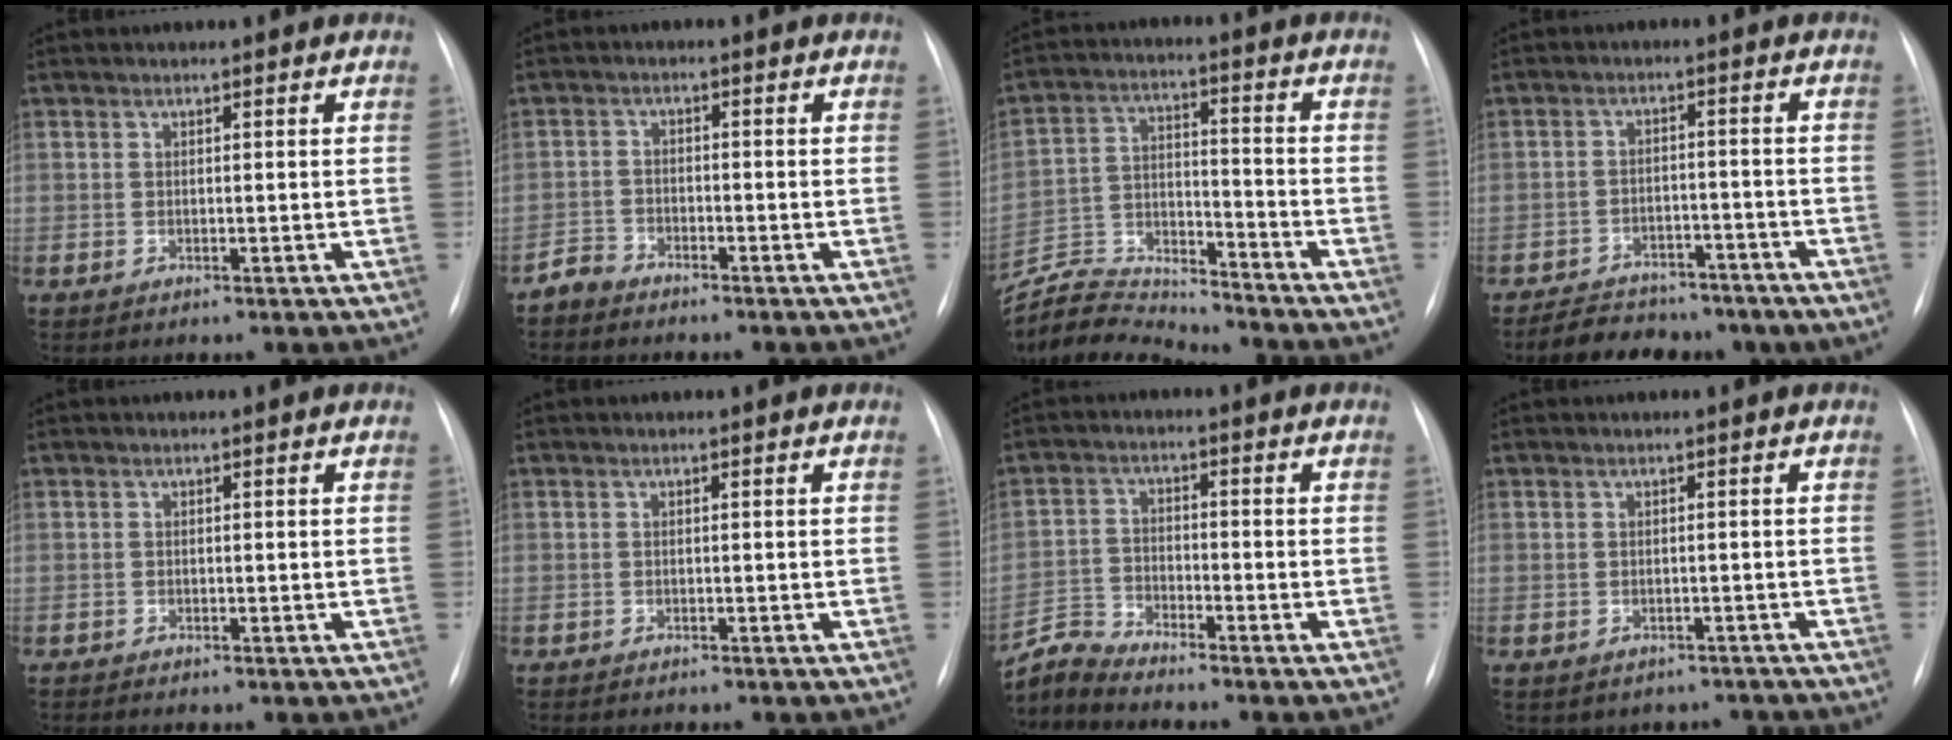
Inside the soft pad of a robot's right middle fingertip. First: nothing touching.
{"total": 2.4, "force": [-2.3, 0.7, -0.4], "torque": [0.007, -0.003, -0.044]}
{"total": 10.2, "force": [-10.2, -0.5, -0.5], "torque": [0.001, 0.025, -0.190]}
{"total": 11.5, "force": [-9.2, 5.5, 4.1], "torque": [-0.066, 0.014, -0.122]}
{"total": 0.5, "force": [-0.5, 0.0, 0.0], "torque": [-0.007, -0.004, -0.011]}
{"total": 1.4, "force": [-1.3, 0.3, 0.5], "torque": [-0.011, -0.005, -0.014]}
{"total": 6.0, "force": [-5.9, -1.1, -0.5], "torque": [-0.008, -0.004, -0.115]}
{"total": 4.4, "force": [-3.8, 2.2, -0.1], "torque": [0.006, 0.018, -0.039]}